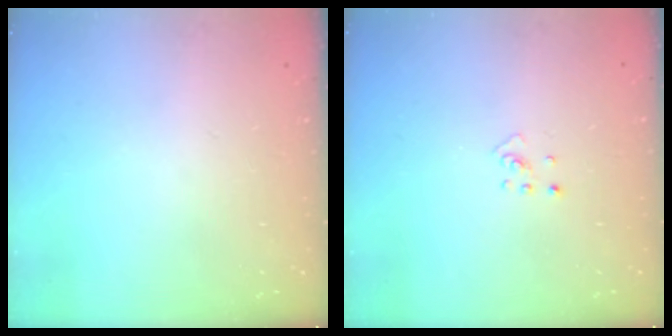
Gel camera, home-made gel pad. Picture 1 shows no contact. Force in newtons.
{"total": 2.5, "press": 2.4, "slide": 0.5}